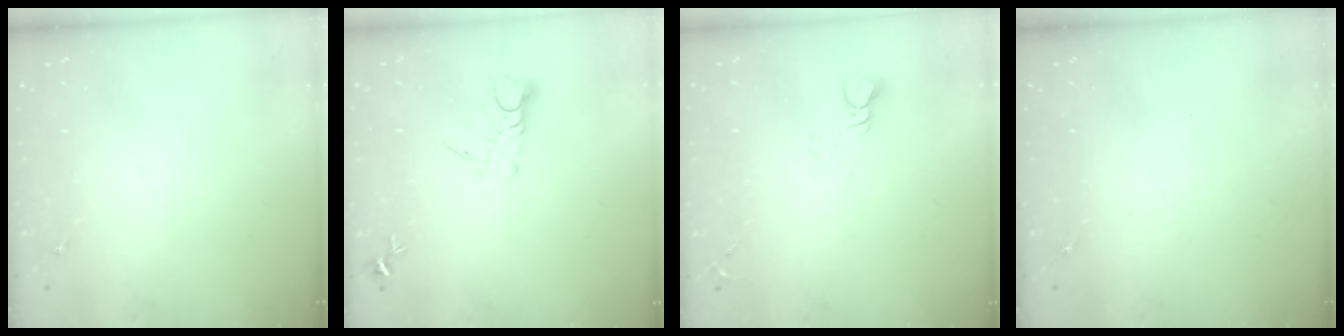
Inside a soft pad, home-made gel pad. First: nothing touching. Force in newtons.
{"total": 6.6, "press": 6.5, "slide": 0.6}
{"total": 2.8, "press": 2.8, "slide": 0.2}
{"total": 0.0}